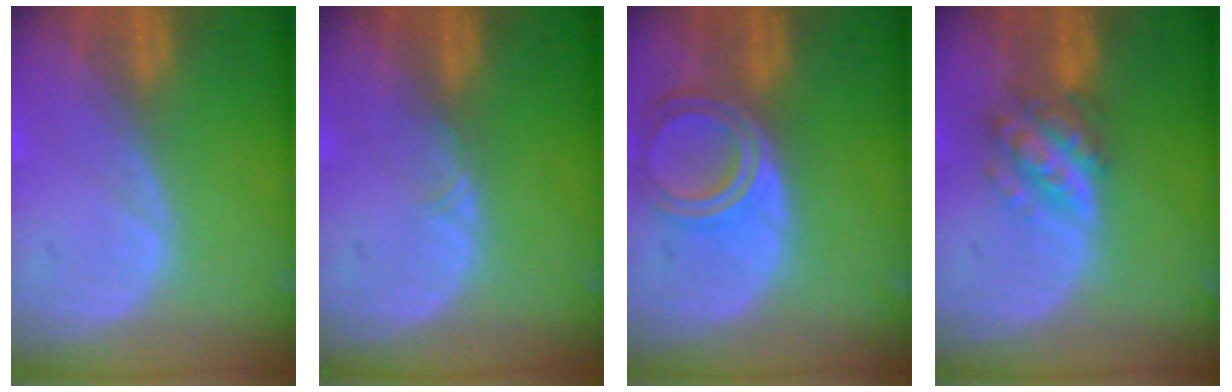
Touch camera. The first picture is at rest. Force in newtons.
{"total": 0.9, "press": 0.8, "slide": 0.2}
{"total": 6.5, "press": 5.9, "slide": 2.8}
{"total": 5.9, "press": 5.3, "slide": 2.6}